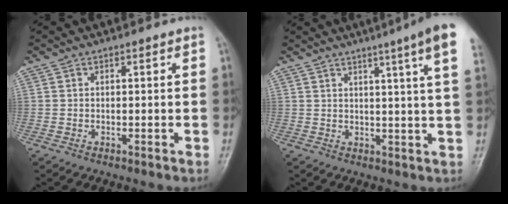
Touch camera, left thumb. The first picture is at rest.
{"total": 10.6, "force": [6.3, -0.5, 8.5], "torque": [-0.112, -0.014, 0.067]}